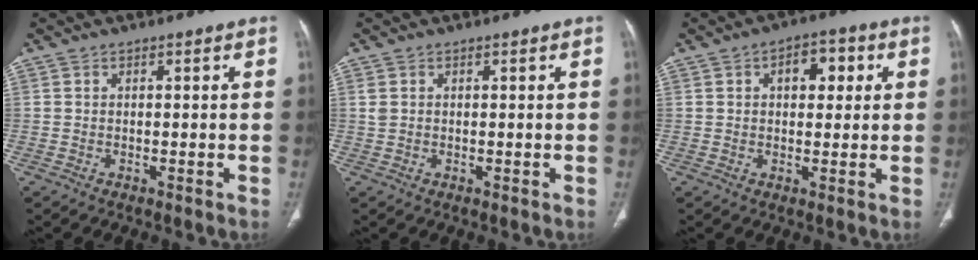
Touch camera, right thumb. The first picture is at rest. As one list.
[{"total": 1.0, "force": [0.4, 0.7, 0.6], "torque": [-0.013, 0.004, 0.012]}, {"total": 6.8, "force": [2.1, 4.0, 5.1], "torque": [-0.045, 0.006, 0.025]}]